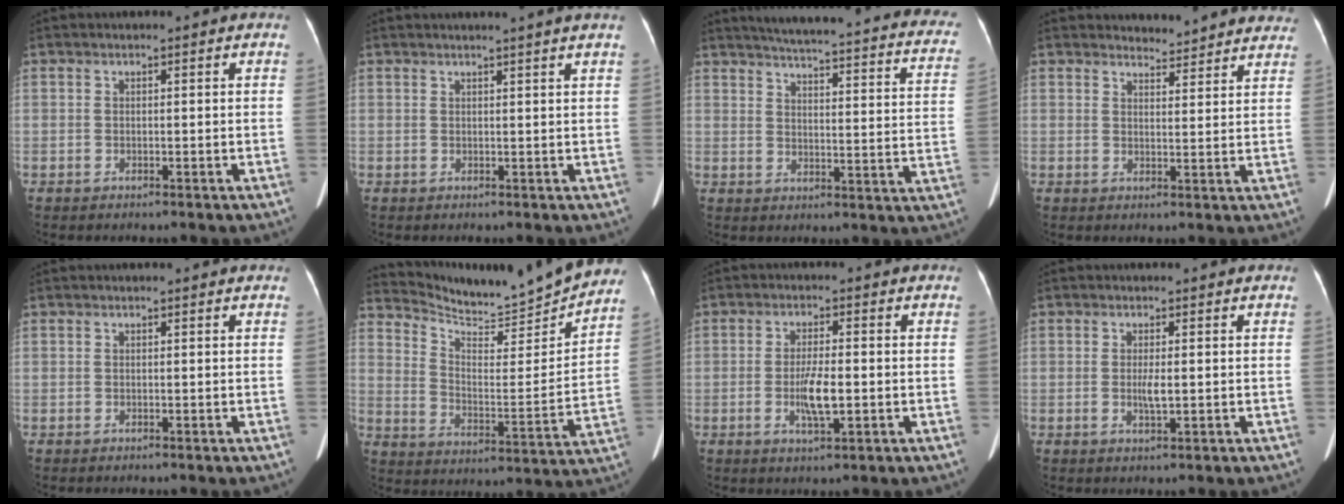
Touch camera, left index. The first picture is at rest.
{"total": 3.3, "force": [2.8, -1.0, 1.4], "torque": [-0.022, 0.004, 0.034]}
{"total": 26.0, "force": [21.9, 3.8, 13.3], "torque": [-0.178, -0.036, 0.243]}
{"total": 8.1, "force": [7.9, 1.5, 0.3], "torque": [0.018, -0.002, 0.075]}
{"total": 0.0}
{"total": 18.9, "force": [18.1, 1.1, 5.3], "torque": [-0.098, -0.056, 0.263]}
{"total": 5.2, "force": [-1.1, 1.0, 5.0], "torque": [-0.098, -0.006, -0.017]}
{"total": 2.1, "force": [-0.1, 0.4, 2.1], "torque": [-0.043, -0.003, -0.001]}